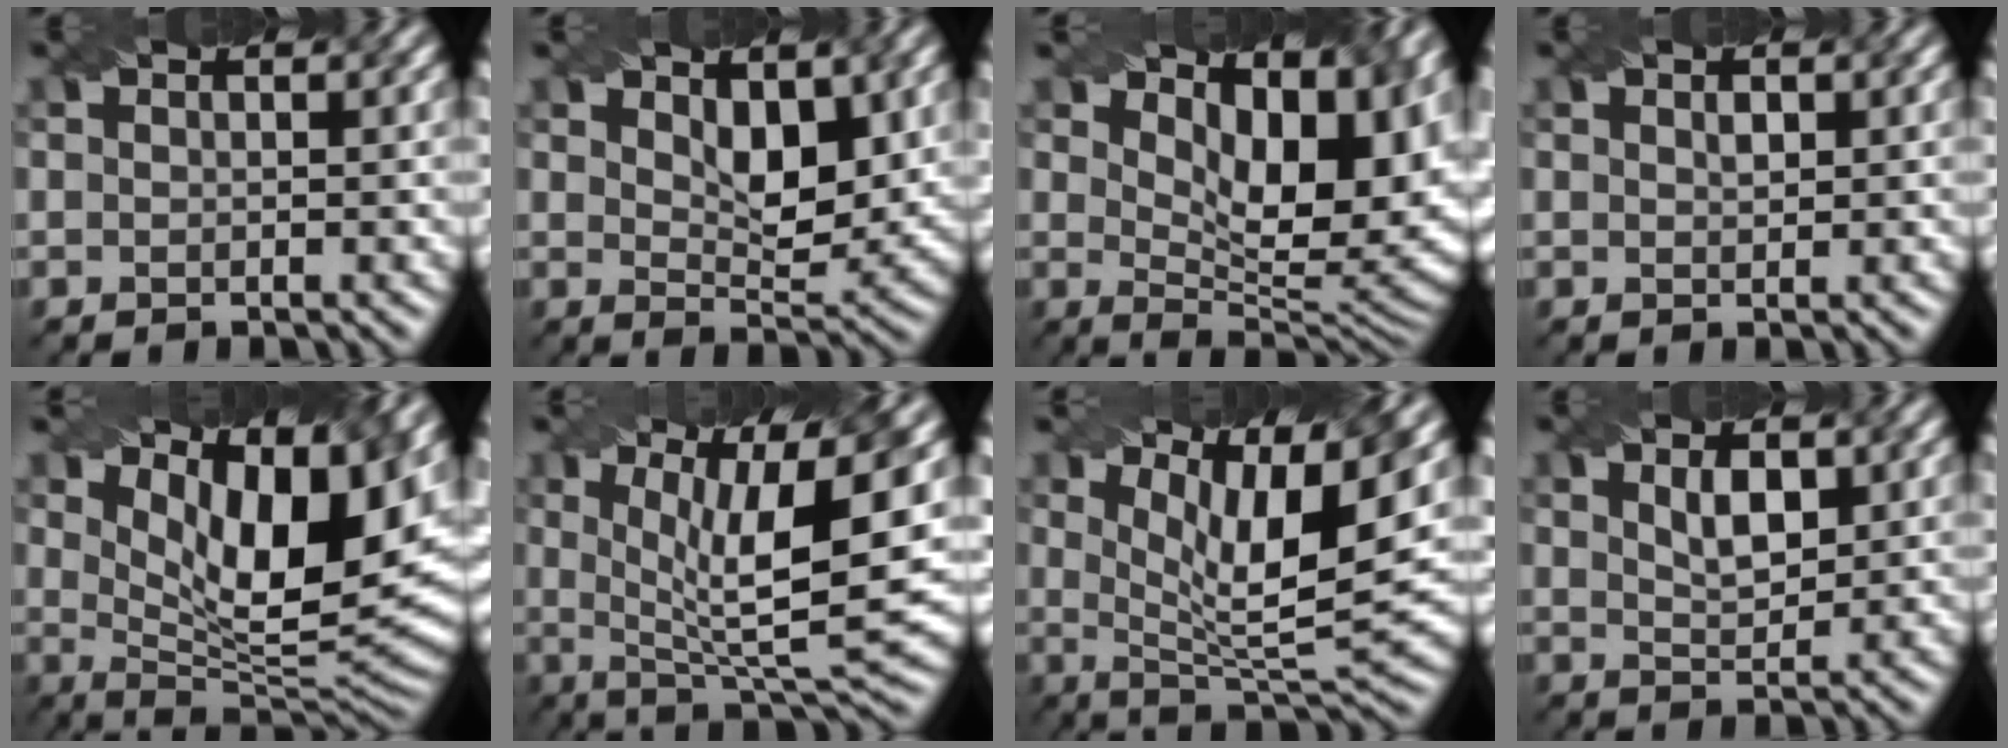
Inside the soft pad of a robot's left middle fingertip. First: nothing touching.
{"total": 4.4, "force": [1.9, 2.0, 3.4], "torque": [-0.053, -0.010, 0.036]}
{"total": 12.3, "force": [5.1, 5.8, 9.6], "torque": [-0.123, 0.009, 0.080]}
{"total": 0.8, "force": [0.4, 0.4, 0.6], "torque": [-0.010, -0.001, 0.009]}
{"total": 12.4, "force": [4.8, 4.6, 10.4], "torque": [-0.153, -0.007, 0.083]}
{"total": 10.3, "force": [1.8, 2.6, 9.8], "torque": [-0.155, -0.002, 0.033]}
{"total": 9.5, "force": [3.8, 2.4, 8.3], "torque": [-0.138, -0.002, 0.069]}
{"total": 2.7, "force": [1.2, 1.2, 2.1], "torque": [-0.040, 0.000, 0.024]}